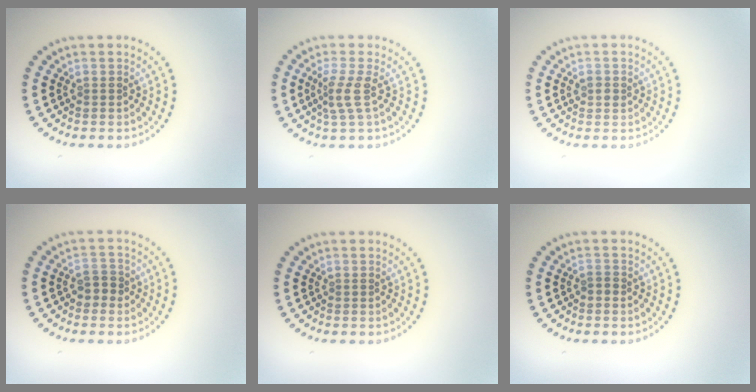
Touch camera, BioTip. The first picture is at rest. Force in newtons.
{"total": 2.4, "press": 1.7, "slide": 1.7}
{"total": 1.1, "press": 1.1, "slide": 0.2}
{"total": 1.6, "press": 1.5, "slide": 0.6}
{"total": 0.0}
{"total": 0.7, "press": 0.7, "slide": 0.3}